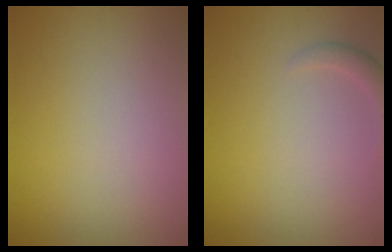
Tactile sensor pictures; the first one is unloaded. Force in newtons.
{"total": 1.4, "press": 1.4, "slide": 0.1}